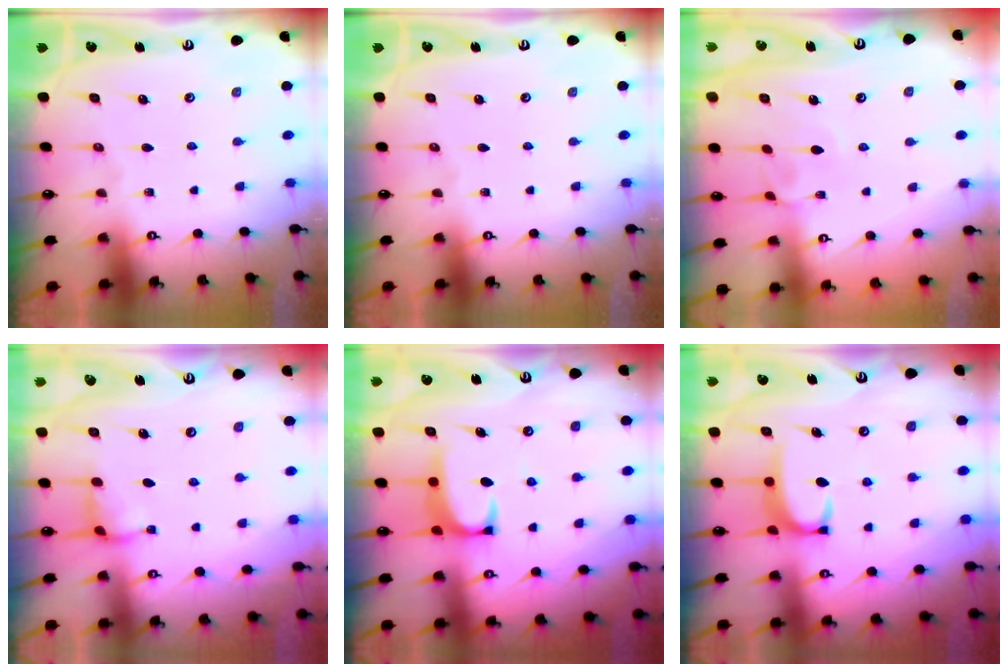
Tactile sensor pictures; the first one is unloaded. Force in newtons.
{"total": 0.0}
{"total": 4.8, "press": 4.8, "slide": 0.1}
{"total": 2.5, "press": 2.5, "slide": 0.5}
{"total": 2.0, "press": 2.0, "slide": 0.3}
{"total": 3.4, "press": 3.4, "slide": 0.4}